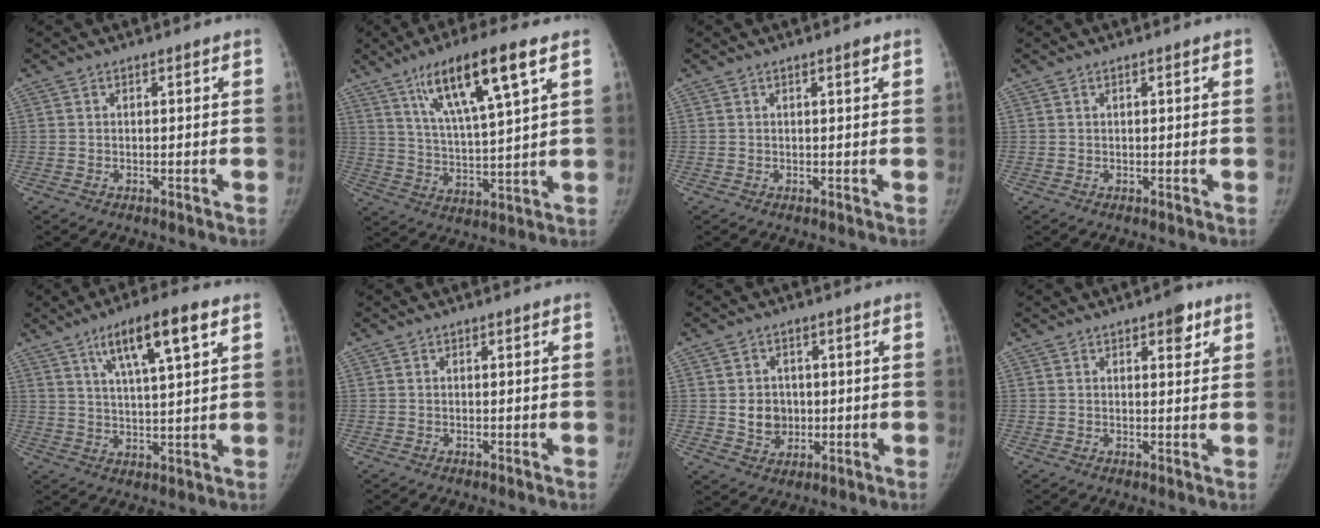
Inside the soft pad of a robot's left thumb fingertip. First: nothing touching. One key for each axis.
{"total": 15.8, "fx": 8.3, "fy": 2.8, "fz": 13.2, "tx": -0.230, "ty": -0.024, "tz": 0.151}
{"total": 1.1, "fx": 0.7, "fy": 0.1, "fz": 0.9, "tx": -0.013, "ty": -0.003, "tz": 0.010}
{"total": 0.9, "fx": 0.4, "fy": 0.1, "fz": 0.8, "tx": -0.013, "ty": 0.004, "tz": 0.005}
{"total": 11.6, "fx": 5.8, "fy": 2.2, "fz": 9.8, "tx": -0.163, "ty": -0.013, "tz": 0.099}
{"total": 0.0}
{"total": 5.9, "fx": 0.1, "fy": 5.1, "fz": 2.9, "tx": -0.020, "ty": -0.001, "tz": 0.009}
{"total": 3.8, "fx": 2.2, "fy": 1.7, "fz": 2.6, "tx": -0.019, "ty": -0.008, "tz": 0.026}